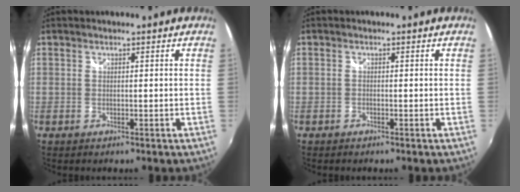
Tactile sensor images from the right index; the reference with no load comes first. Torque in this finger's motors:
{"motor_torque": [0.34, 0.61, 0.04, 0.00]}